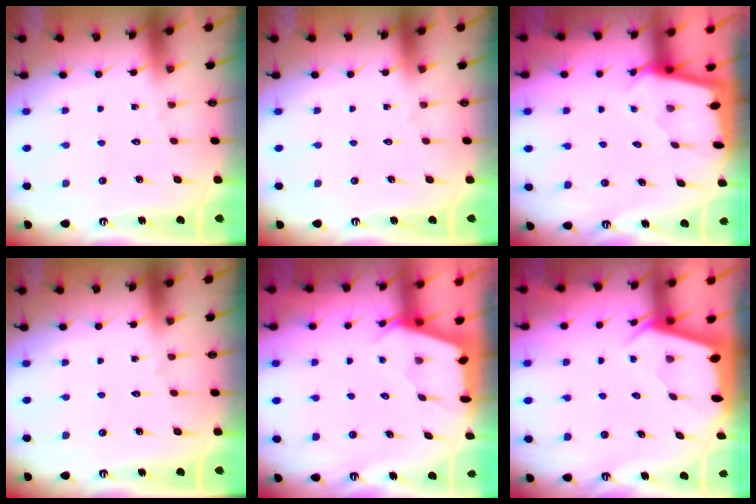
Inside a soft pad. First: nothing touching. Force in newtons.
{"total": 0.0}
{"total": 1.6, "press": 1.6, "slide": 0.2}
{"total": 0.0}
{"total": 2.4, "press": 2.4, "slide": 0.3}
{"total": 2.9, "press": 2.9, "slide": 0.2}